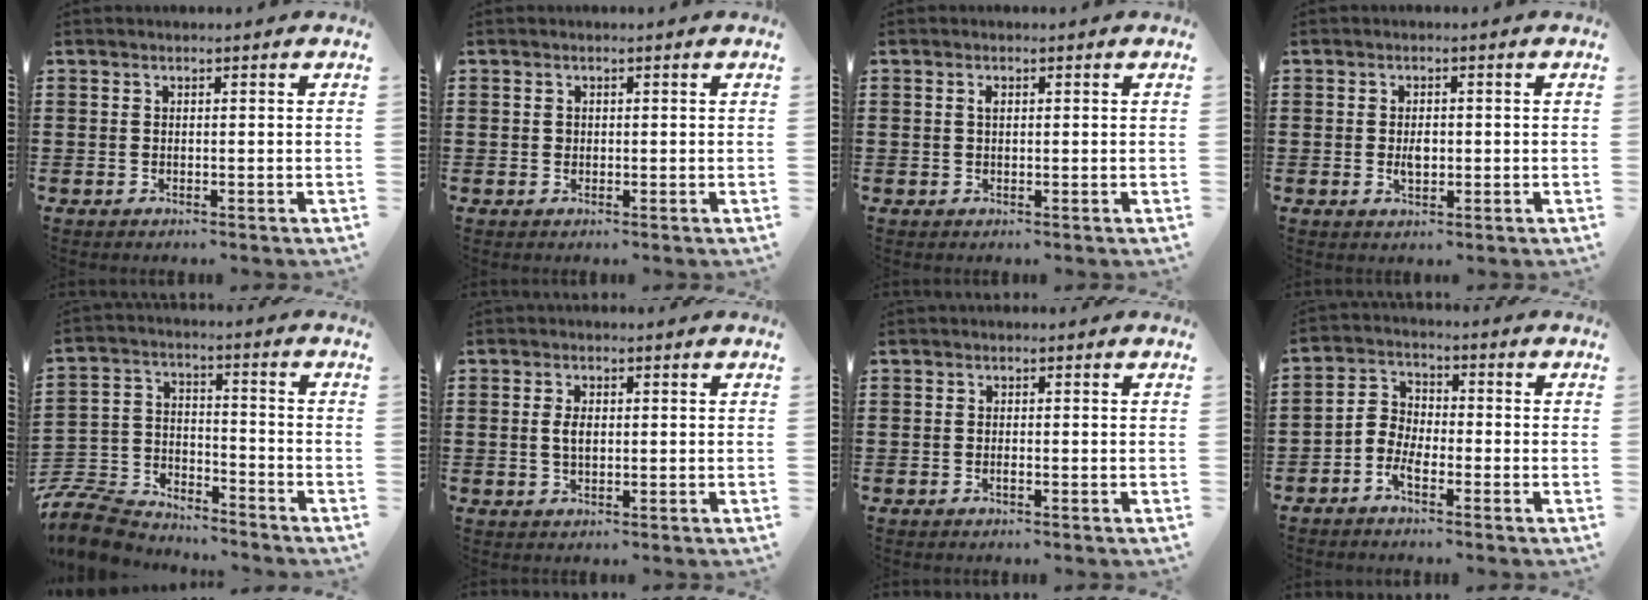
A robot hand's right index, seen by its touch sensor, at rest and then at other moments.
{"total": 0.8, "force": [0.2, 0.7, 0.3], "torque": [-0.008, 0.003, 0.005]}
{"total": 1.0, "force": [0.3, 0.5, 0.8], "torque": [-0.018, 0.002, 0.005]}
{"total": 2.3, "force": [-0.1, 1.3, 1.9], "torque": [-0.039, 0.004, -0.003]}
{"total": 9.1, "force": [-8.6, 2.2, 1.6], "torque": [-0.052, 0.014, -0.176]}
{"total": 2.7, "force": [0.2, 1.4, 2.3], "torque": [-0.054, 0.004, -0.001]}
{"total": 0.7, "force": [-0.3, 0.1, 0.6], "torque": [-0.010, -0.003, -0.005]}
{"total": 3.7, "force": [-2.4, 2.1, 1.9], "torque": [-0.059, 0.006, -0.054]}